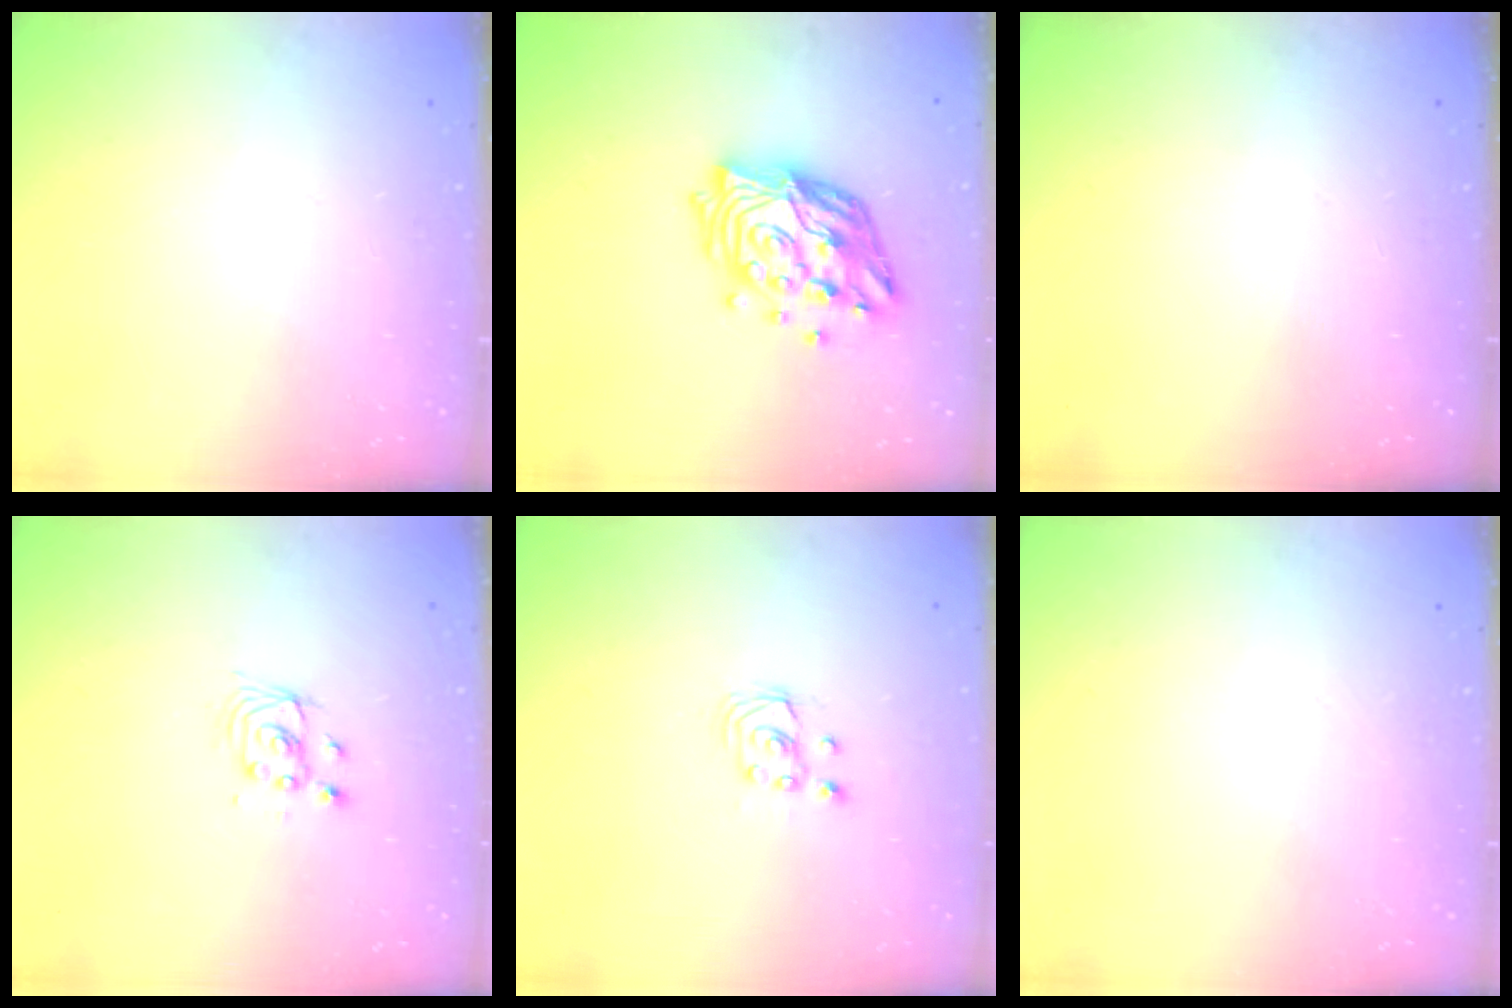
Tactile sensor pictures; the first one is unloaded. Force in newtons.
{"total": 16.5, "press": 16.4, "slide": 1.7}
{"total": 0.0}
{"total": 3.3, "press": 3.3, "slide": 0.3}
{"total": 2.6, "press": 2.6, "slide": 0.3}
{"total": 0.0}